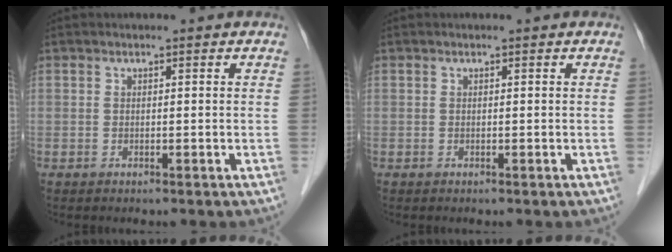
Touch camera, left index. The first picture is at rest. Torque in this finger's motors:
{"motor_torque": [-0.05, -0.05, 0.00, 0.00]}